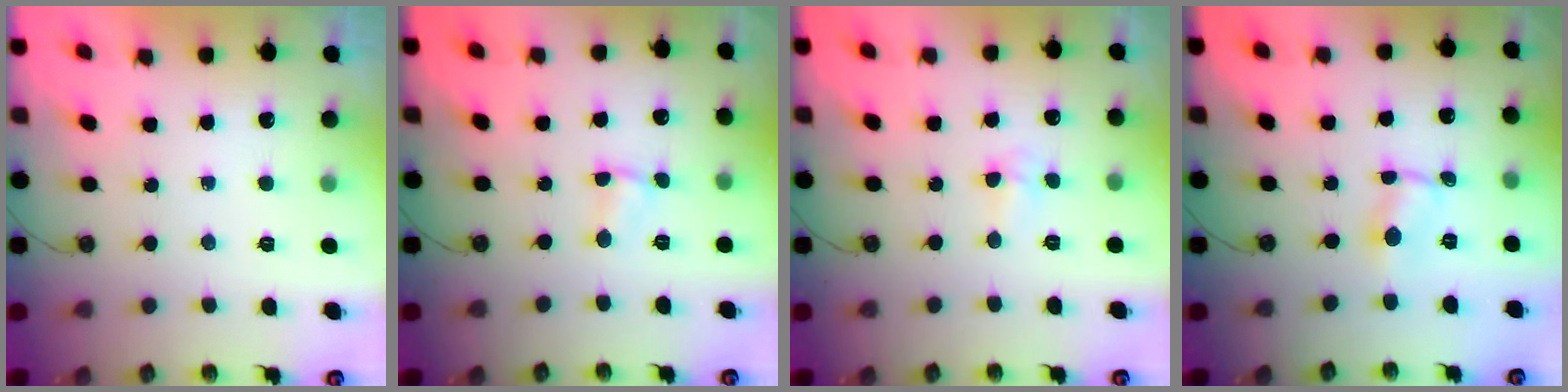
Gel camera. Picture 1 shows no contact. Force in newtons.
{"total": 1.8, "press": 1.8, "slide": 0.2}
{"total": 2.5, "press": 2.4, "slide": 0.9}
{"total": 0.9, "press": 0.8, "slide": 0.2}